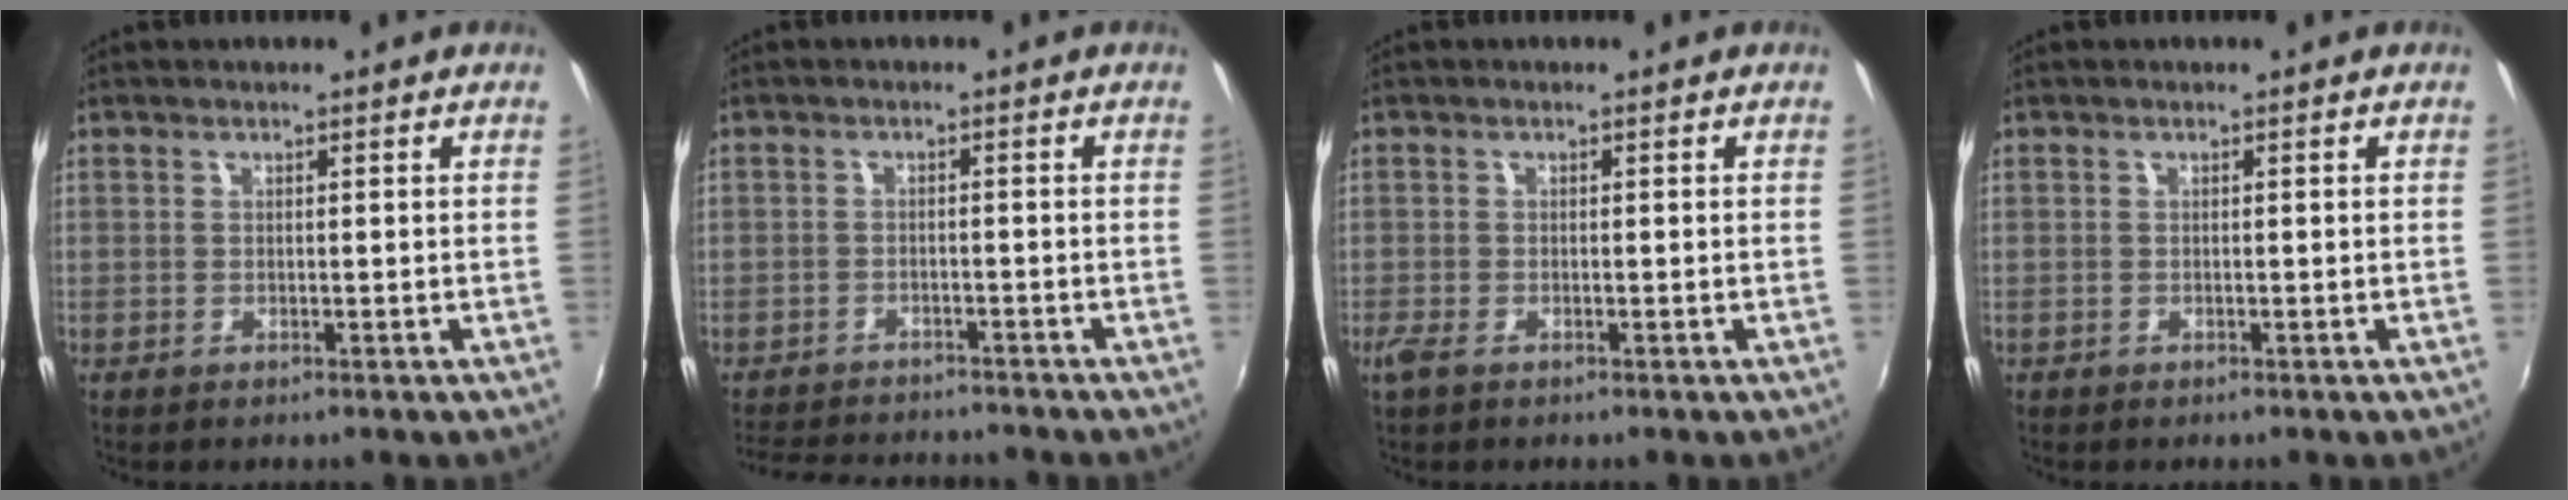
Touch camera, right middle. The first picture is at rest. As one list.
[{"total": 8.6, "force": [-7.6, 3.3, 2.2], "torque": [-0.068, 0.012, -0.119]}, {"total": 1.7, "force": [-1.1, 0.5, 1.2], "torque": [-0.027, -0.006, -0.023]}, {"total": 0.0}]